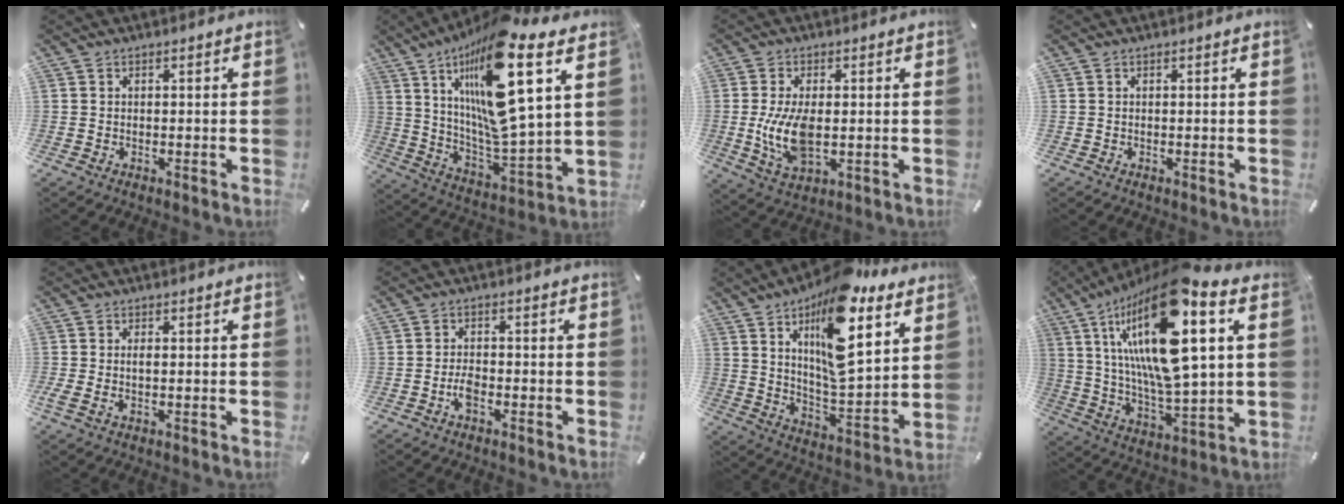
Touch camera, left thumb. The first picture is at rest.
{"total": 21.3, "force": [11.4, 4.8, 17.3], "torque": [-0.327, -0.082, 0.172]}
{"total": 10.3, "force": [-0.3, 5.3, 8.9], "torque": [-0.199, -0.017, -0.009]}
{"total": 0.0}
{"total": 2.0, "force": [0.0, 0.7, 1.9], "torque": [-0.037, -0.002, 0.000]}
{"total": 3.4, "force": [-1.7, 1.6, 2.5], "torque": [-0.056, 0.003, -0.033]}
{"total": 19.7, "force": [11.1, 8.1, 14.1], "torque": [-0.236, -0.059, 0.187]}
{"total": 25.1, "force": [10.0, 7.6, 21.8], "torque": [-0.428, -0.058, 0.154]}